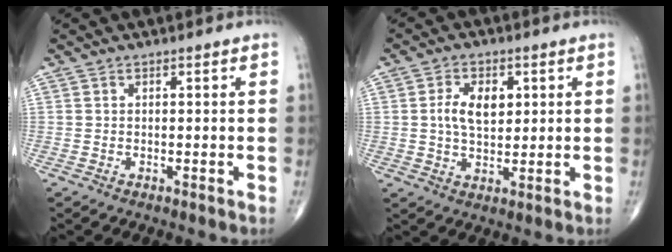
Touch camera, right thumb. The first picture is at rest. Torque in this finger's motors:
{"motor_torque": [0.02, 0.02, 0.36, 0.02, 0.09]}